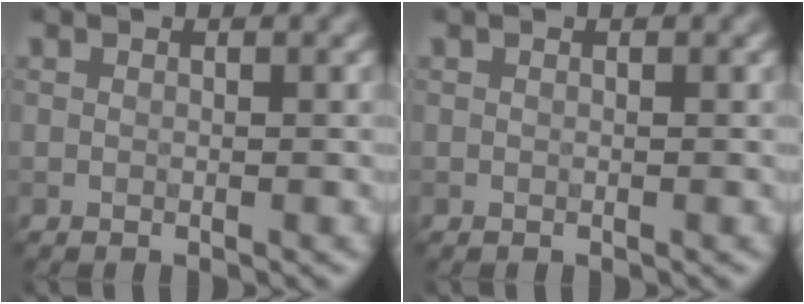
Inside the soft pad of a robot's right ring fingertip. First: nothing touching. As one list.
[{"total": 0.0}]